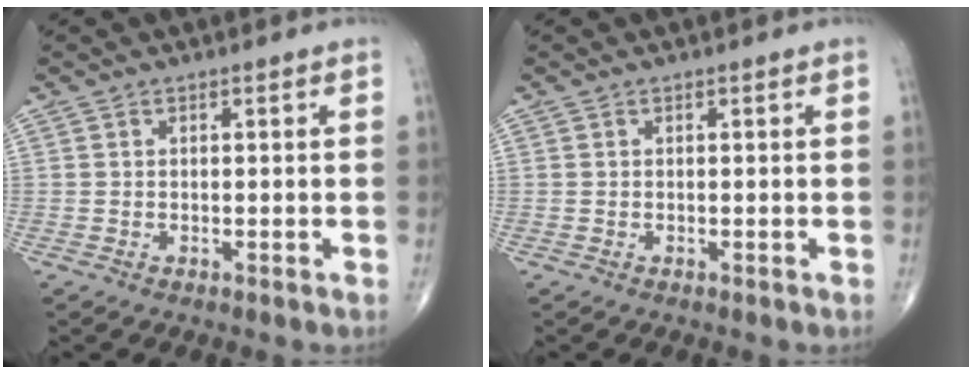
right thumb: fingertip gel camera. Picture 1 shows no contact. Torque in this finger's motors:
{"motor_torque": [-0.07, 0.07, 0.00, 0.00, 0.00]}